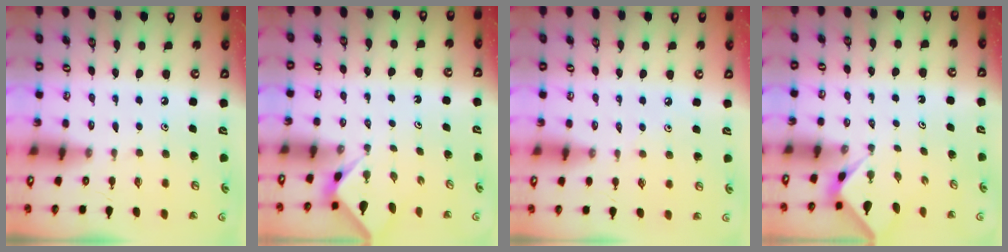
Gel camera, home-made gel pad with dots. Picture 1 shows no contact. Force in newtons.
{"total": 2.3, "press": 2.3, "slide": 0.1}
{"total": 1.9, "press": 1.8, "slide": 0.4}
{"total": 2.3, "press": 2.3, "slide": 0.1}